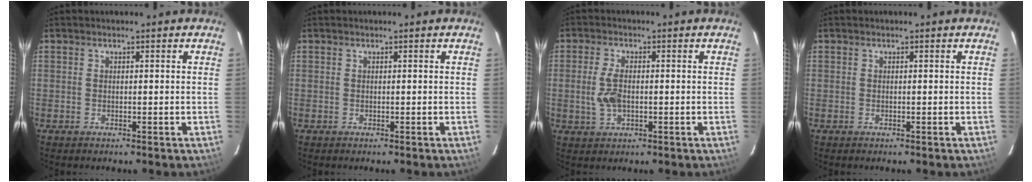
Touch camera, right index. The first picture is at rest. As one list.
[{"total": 0.0}, {"total": 5.0, "force": [-0.6, 2.7, 4.1], "torque": [-0.090, 0.001, -0.008]}, {"total": 0.0}]